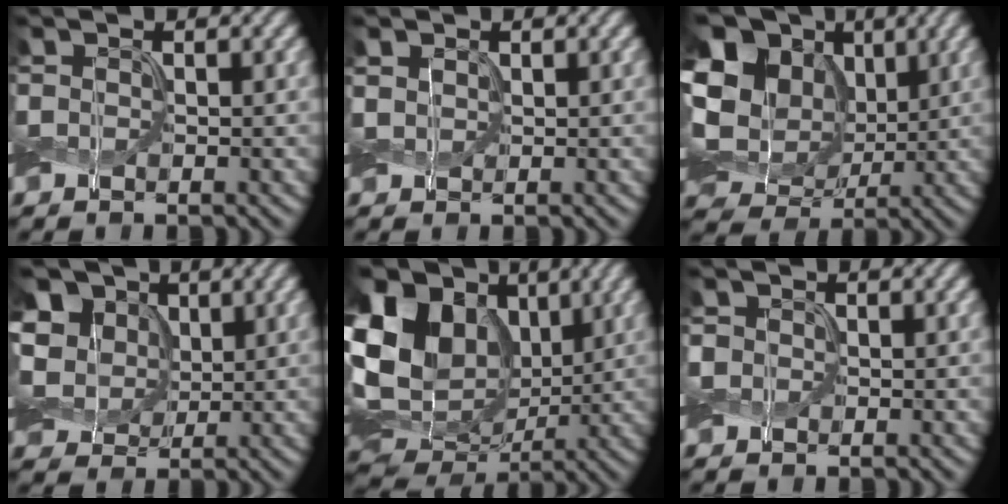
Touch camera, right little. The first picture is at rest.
{"total": 1.0, "force": [0.5, 0.7, 0.4], "torque": [-0.013, 0.001, 0.009]}
{"total": 17.3, "force": [4.4, 13.9, 9.3], "torque": [-0.236, 0.032, 0.074]}
{"total": 9.8, "force": [3.1, 7.9, 4.9], "torque": [-0.127, 0.026, 0.049]}
{"total": 19.1, "force": [4.9, 14.1, 11.9], "torque": [-0.266, 0.044, 0.086]}
{"total": 0.9, "force": [0.0, 0.9, 0.2], "torque": [-0.005, 0.000, -0.002]}